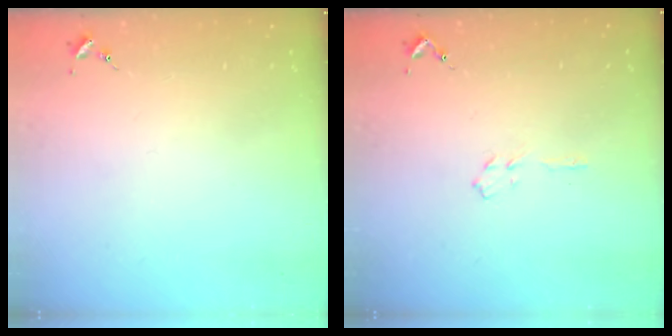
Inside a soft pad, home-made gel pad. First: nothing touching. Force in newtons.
{"total": 3.5, "press": 3.5, "slide": 0.4}